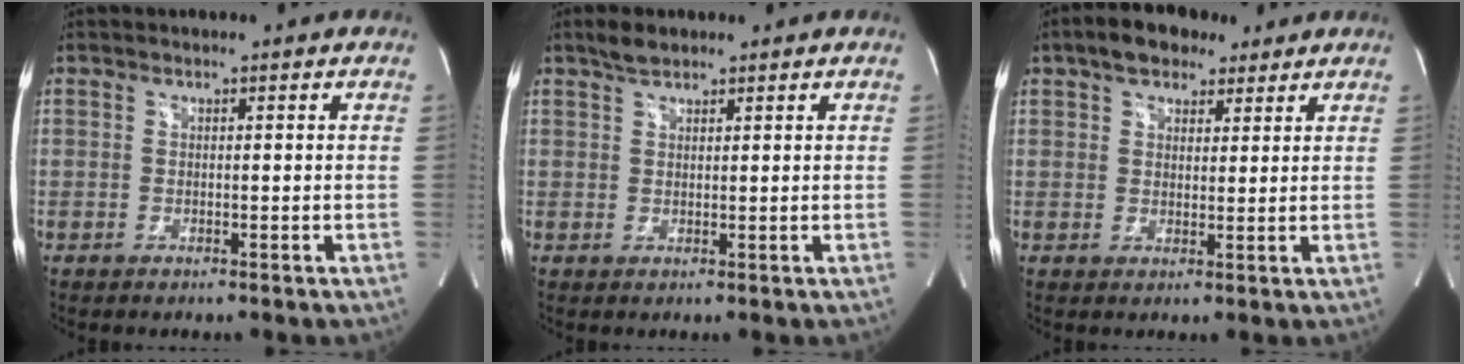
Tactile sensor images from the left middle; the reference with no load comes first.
{"total": 2.4, "force": [2.0, 0.9, 1.0], "torque": [-0.027, 0.004, 0.037]}
{"total": 8.0, "force": [5.4, 4.1, 4.3], "torque": [-0.072, 0.027, 0.087]}